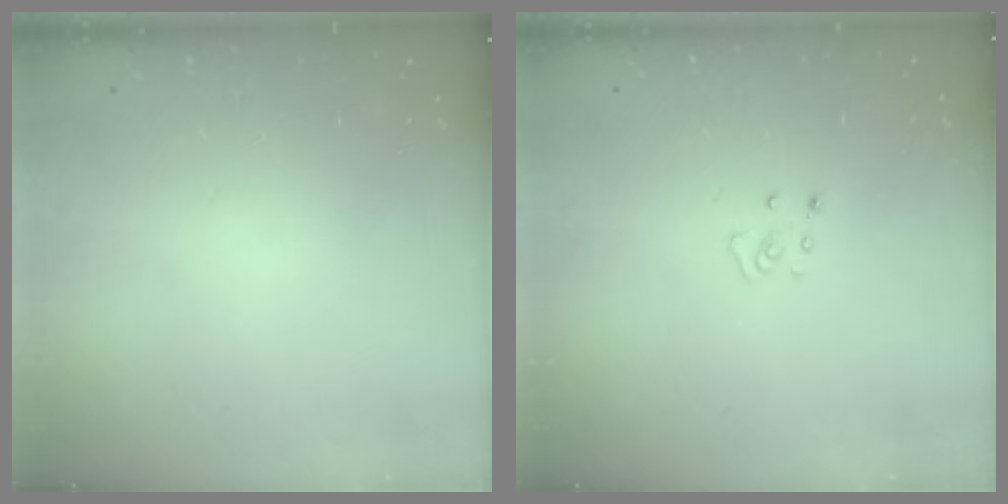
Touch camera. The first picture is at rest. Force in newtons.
{"total": 2.8, "press": 2.8, "slide": 0.2}